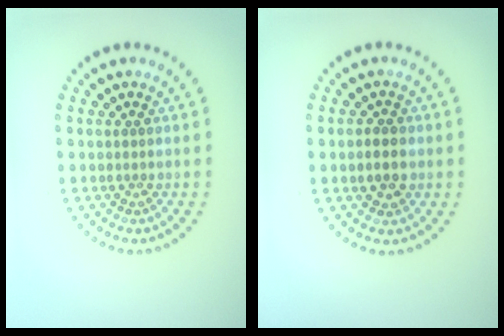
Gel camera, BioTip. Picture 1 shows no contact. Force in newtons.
{"total": 2.0, "press": 2.0, "slide": 0.2}